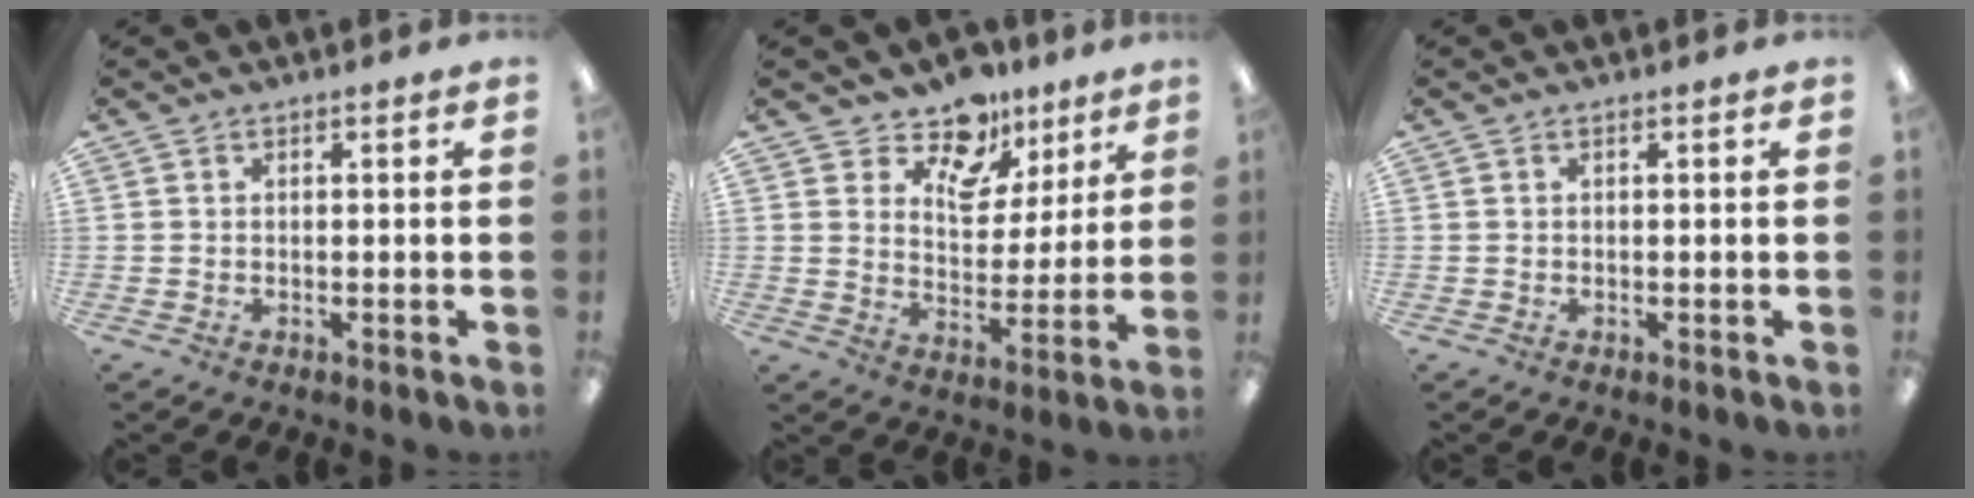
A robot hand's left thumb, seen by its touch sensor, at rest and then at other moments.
{"total": 12.1, "force": [9.0, 7.0, 4.0], "torque": [-0.074, -0.056, 0.168]}
{"total": 0.0}